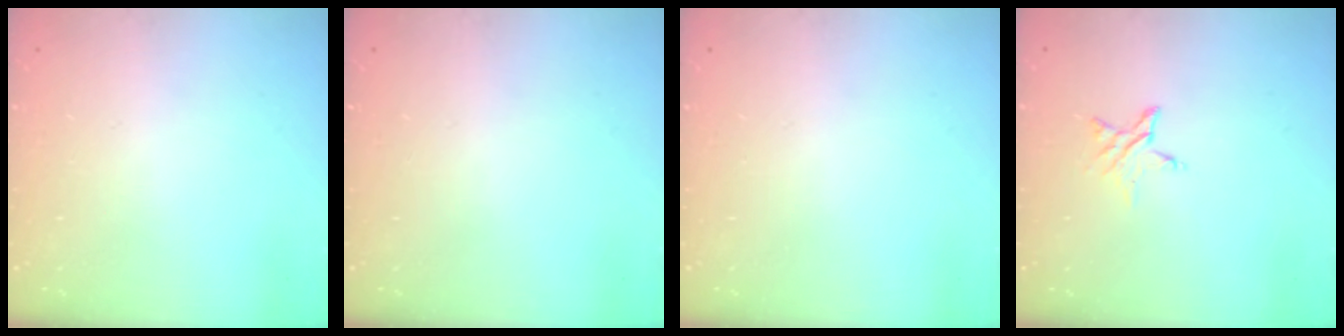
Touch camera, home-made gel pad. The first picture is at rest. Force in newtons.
{"total": 0.0}
{"total": 0.0}
{"total": 3.9, "press": 3.9, "slide": 0.4}